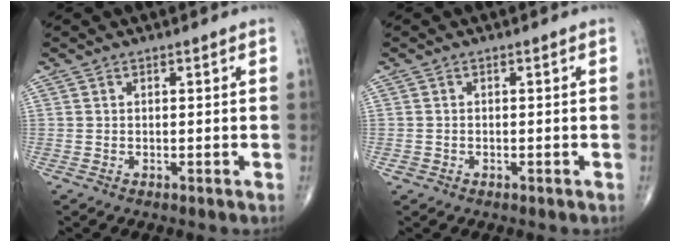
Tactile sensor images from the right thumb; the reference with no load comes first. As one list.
[{"total": 0.8, "force": [-0.4, 0.7, 0.2], "torque": [-0.001, 0.005, -0.006]}]